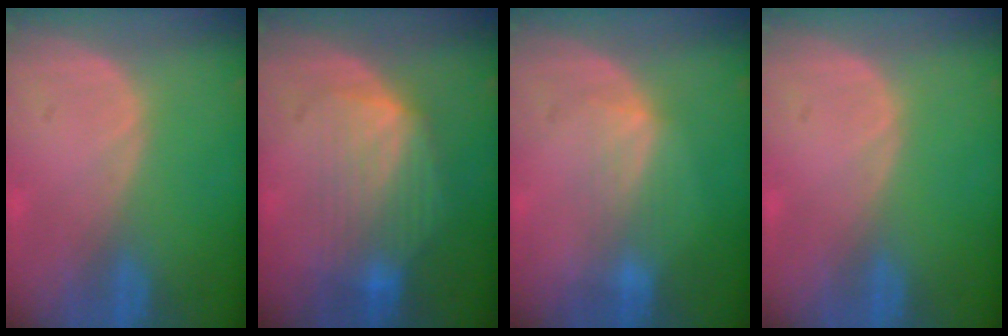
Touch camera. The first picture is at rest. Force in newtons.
{"total": 7.6, "press": 7.4, "slide": 1.9}
{"total": 3.2, "press": 3.2, "slide": 0.4}
{"total": 0.0}